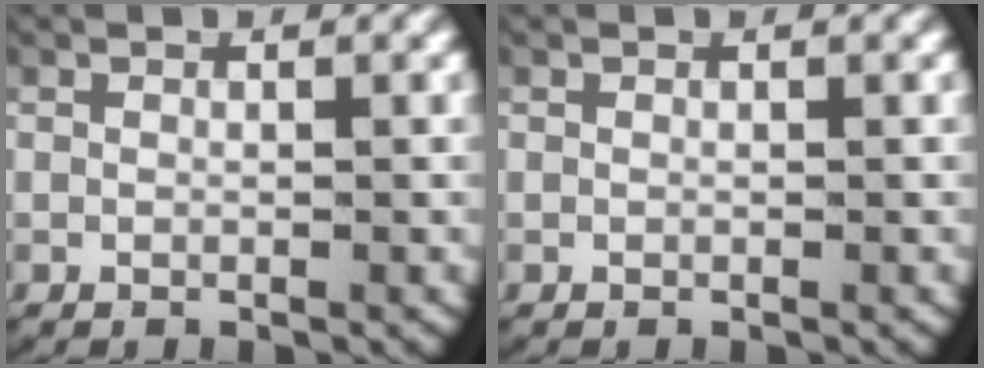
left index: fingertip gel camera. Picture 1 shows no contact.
{"total": 0.0}